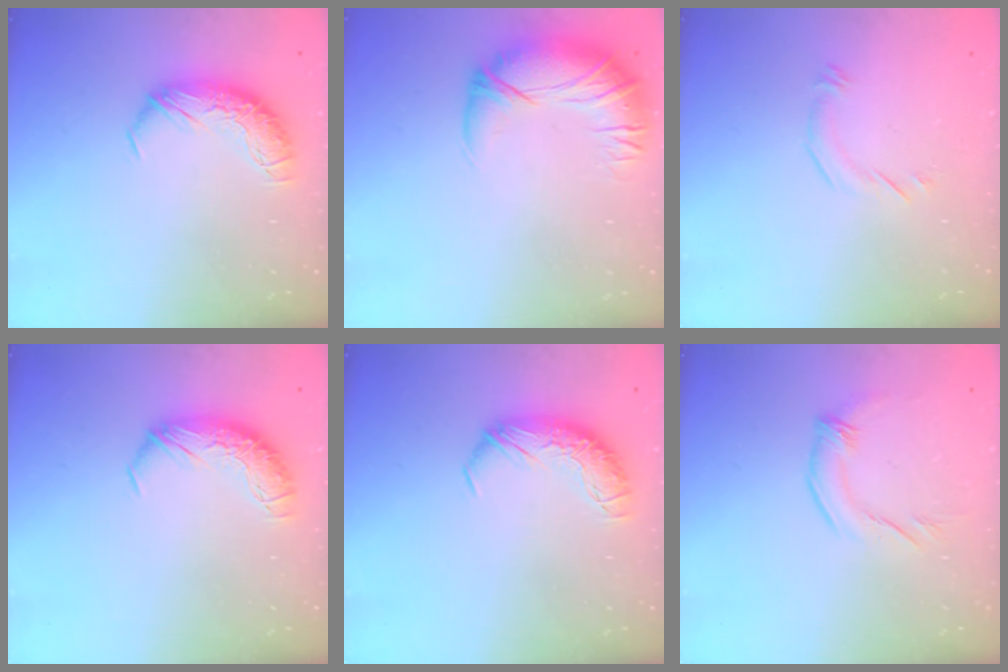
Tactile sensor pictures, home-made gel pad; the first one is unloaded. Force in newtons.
{"total": 3.0, "press": 0.1, "slide": 3.0}
{"total": 6.2, "press": 6.1, "slide": 1.2}
{"total": 0.0}
{"total": 0.0}
{"total": 1.5, "press": 1.2, "slide": 0.8}